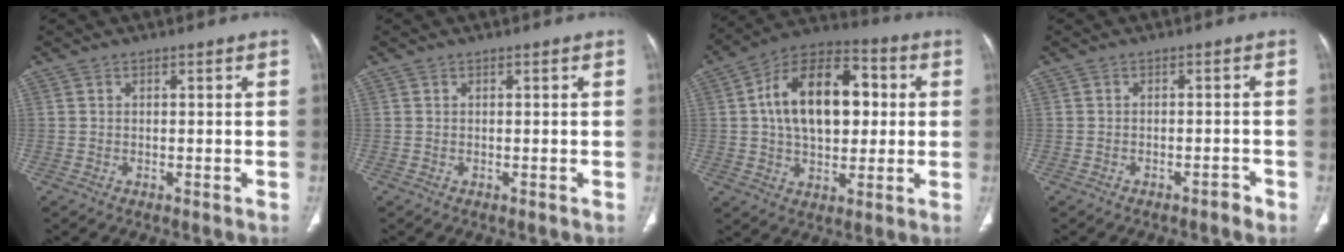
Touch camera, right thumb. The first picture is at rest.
{"total": 0.0}
{"total": 19.2, "force": [2.6, 11.8, 15.0], "torque": [-0.213, 0.024, 0.037]}
{"total": 1.5, "force": [-1.3, 0.5, 0.7], "torque": [-0.009, 0.011, -0.018]}